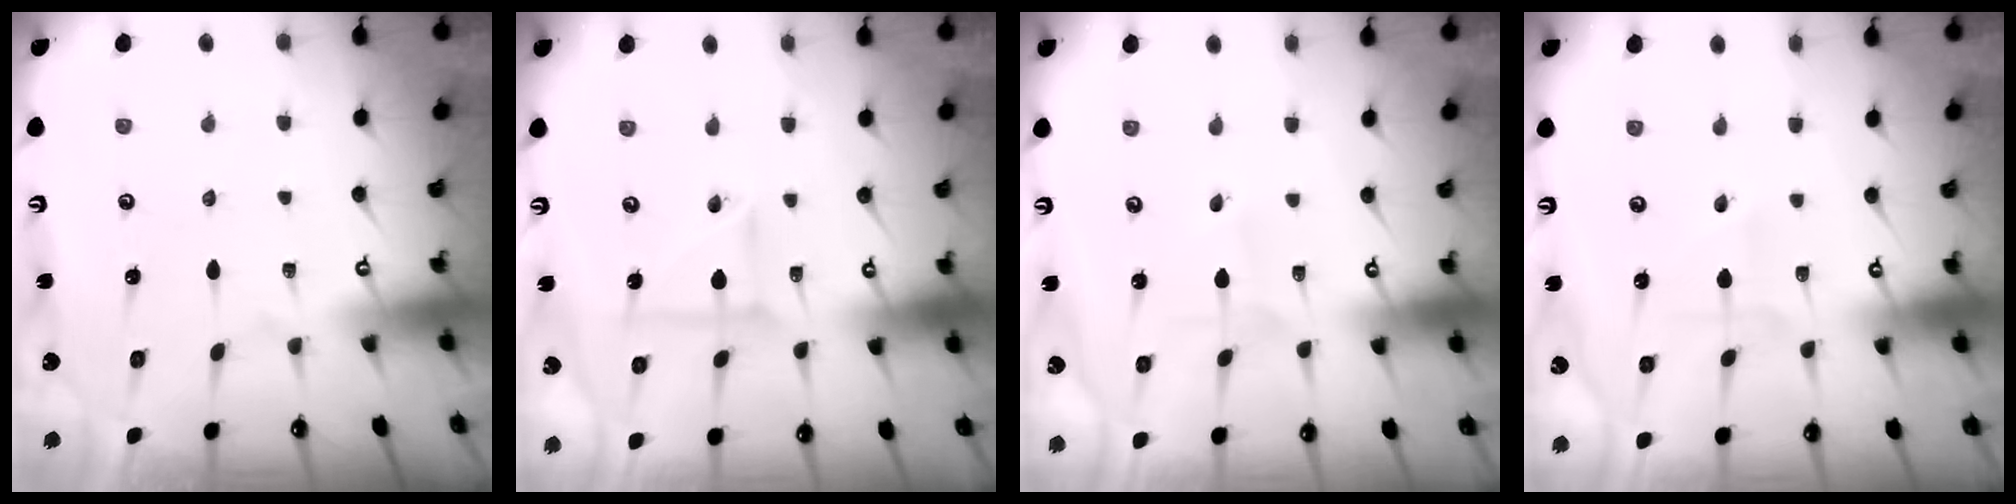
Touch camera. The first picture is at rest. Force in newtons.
{"total": 5.1, "press": 5.0, "slide": 0.5}
{"total": 0.6, "press": 0.6, "slide": 0.0}
{"total": 2.2, "press": 2.2, "slide": 0.3}